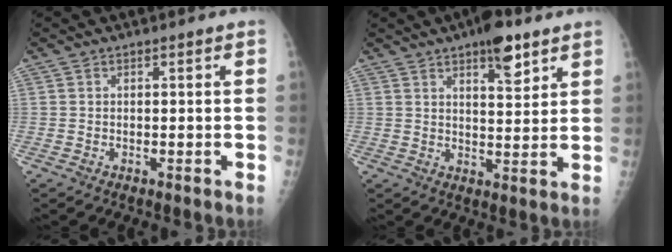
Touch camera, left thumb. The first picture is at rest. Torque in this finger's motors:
{"motor_torque": [1.19, 0.63, 0.80, -0.55, 0.01]}